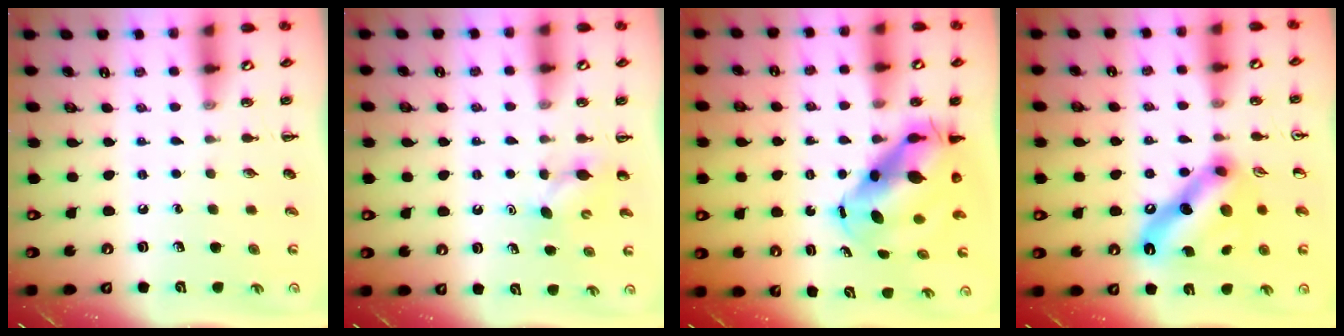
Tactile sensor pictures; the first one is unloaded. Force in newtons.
{"total": 4.7, "press": 4.5, "slide": 1.2}
{"total": 10.3, "press": 10.1, "slide": 2.2}
{"total": 17.0, "press": 17.0, "slide": 1.2}